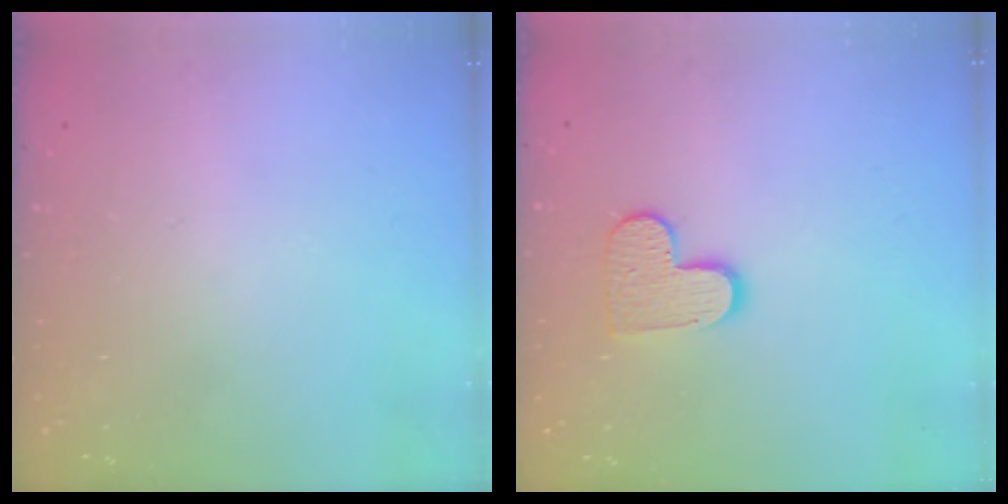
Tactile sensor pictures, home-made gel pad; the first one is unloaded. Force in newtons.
{"total": 9.2, "press": 9.2, "slide": 0.2}